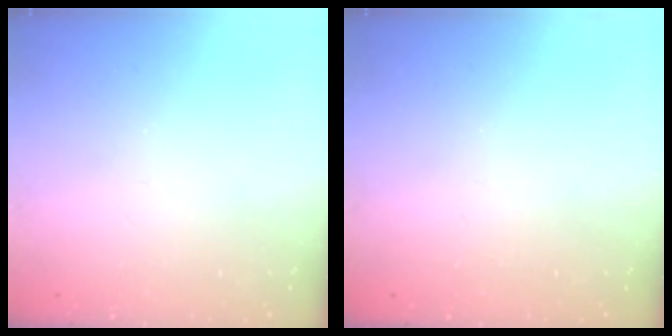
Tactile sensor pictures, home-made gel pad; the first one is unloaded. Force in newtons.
{"total": 0.0}